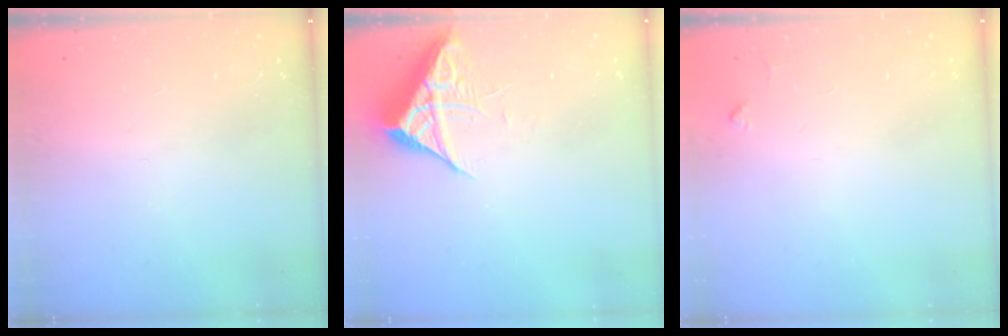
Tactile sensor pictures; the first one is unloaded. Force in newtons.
{"total": 6.6, "press": 6.6, "slide": 0.3}
{"total": 3.5, "press": 3.5, "slide": 0.5}